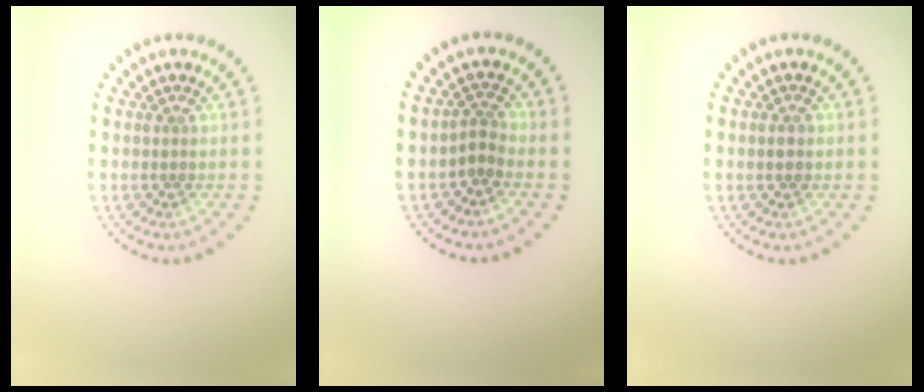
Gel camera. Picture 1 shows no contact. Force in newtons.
{"total": 1.6, "press": 1.0, "slide": 1.2}
{"total": 1.1, "press": 1.1, "slide": 0.1}